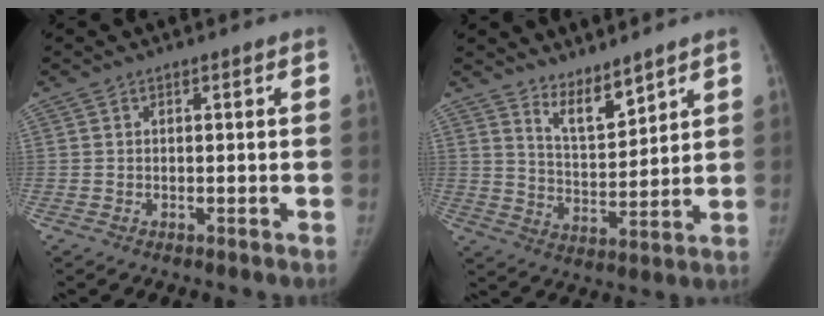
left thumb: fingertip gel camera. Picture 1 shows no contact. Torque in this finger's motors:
{"motor_torque": [0.03, 0.09, 0.71, -0.52, 0.04]}